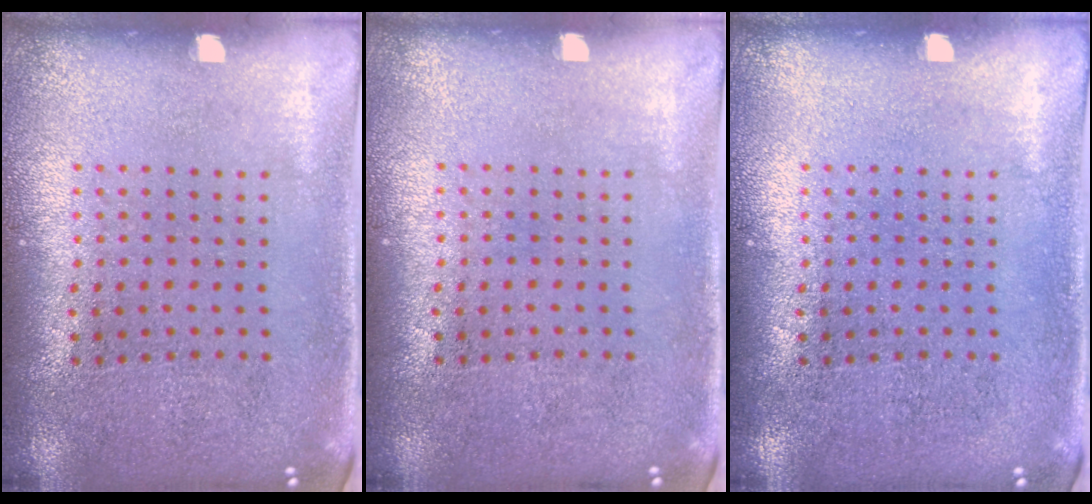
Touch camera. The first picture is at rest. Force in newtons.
{"total": 0.0}
{"total": 0.0}